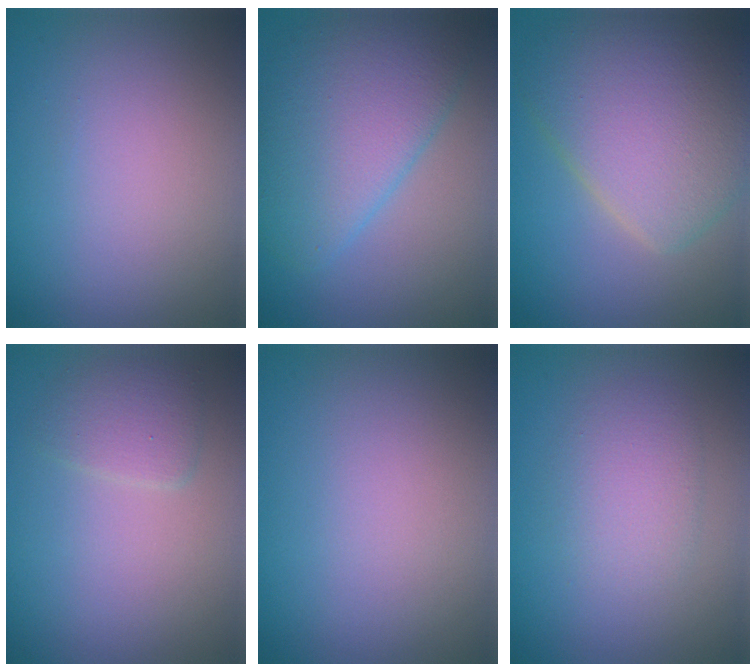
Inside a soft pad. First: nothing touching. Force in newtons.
{"total": 6.8, "press": 6.8, "slide": 0.2}
{"total": 8.1, "press": 8.1, "slide": 0.2}
{"total": 1.8, "press": 1.8, "slide": 0.1}
{"total": 0.0}
{"total": 2.4, "press": 2.3, "slide": 0.4}